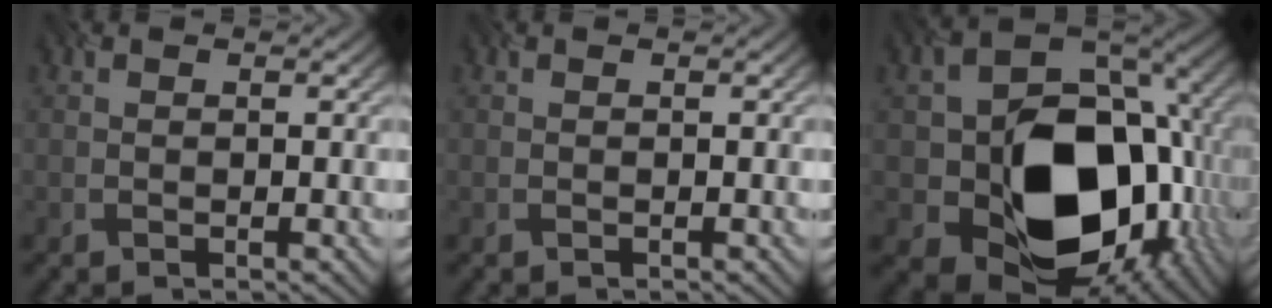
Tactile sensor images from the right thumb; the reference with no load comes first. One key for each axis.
{"total": 0.0}
{"total": 16.7, "fx": -2.9, "fy": 12.7, "fz": 10.5, "tx": -0.164, "ty": -0.039, "tz": -0.030}